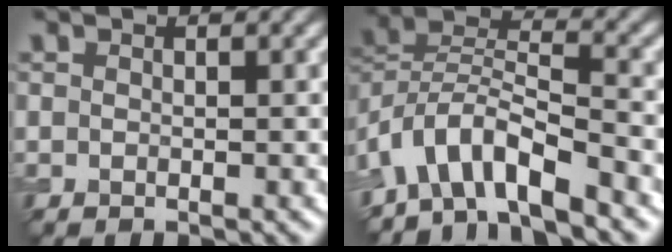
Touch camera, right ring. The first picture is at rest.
{"total": 6.8, "force": [-5.0, 2.4, 4.0], "torque": [-0.063, 0.006, -0.100]}